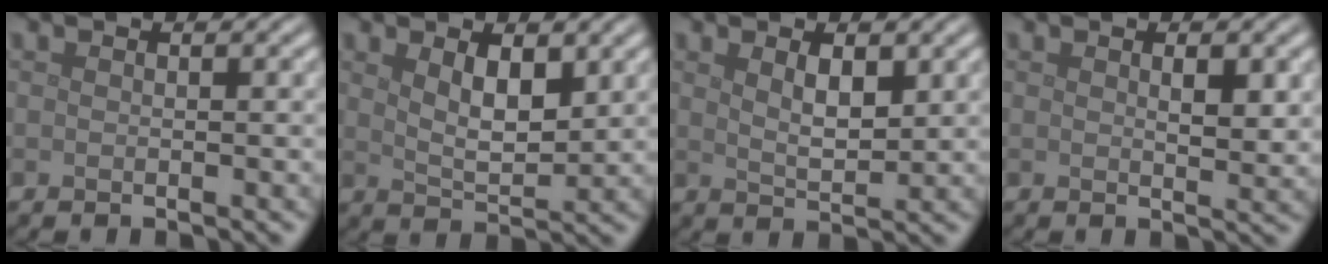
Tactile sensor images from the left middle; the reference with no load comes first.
{"total": 3.4, "force": [1.6, 1.4, 2.7], "torque": [-0.051, -0.006, 0.032]}
{"total": 2.4, "force": [1.2, 0.9, 1.9], "torque": [-0.036, -0.005, 0.024]}
{"total": 2.0, "force": [0.7, 0.7, 1.8], "torque": [-0.027, -0.007, 0.014]}